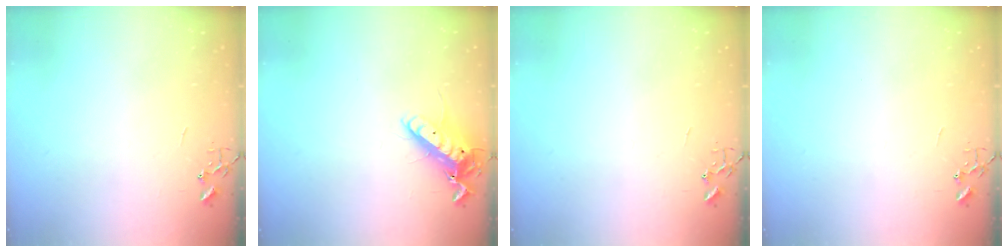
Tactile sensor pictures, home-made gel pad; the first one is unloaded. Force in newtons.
{"total": 12.3, "press": 12.2, "slide": 1.7}
{"total": 0.0}
{"total": 0.0}